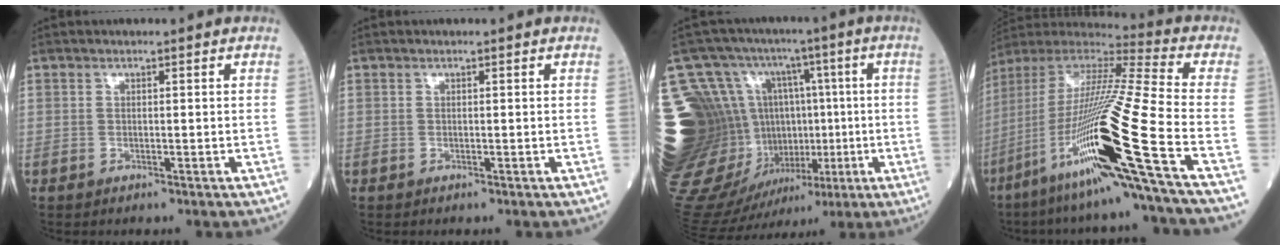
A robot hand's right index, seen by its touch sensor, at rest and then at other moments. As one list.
[{"total": 0.0}, {"total": 36.6, "force": [-0.2, 28.1, 23.4], "torque": [-0.576, 0.096, 0.019]}, {"total": 25.4, "force": [-10.7, -1.5, 23.0], "torque": [-0.441, -0.043, -0.201]}]